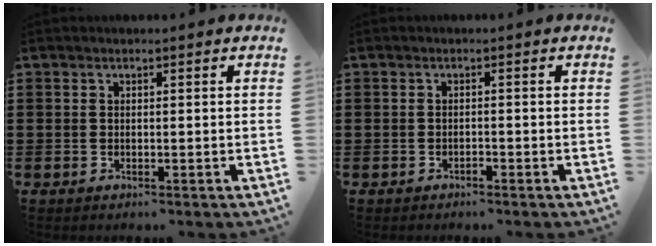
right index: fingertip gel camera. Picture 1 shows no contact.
{"total": 0.8, "force": [-0.7, 0.2, 0.2], "torque": [-0.007, 0.000, -0.014]}